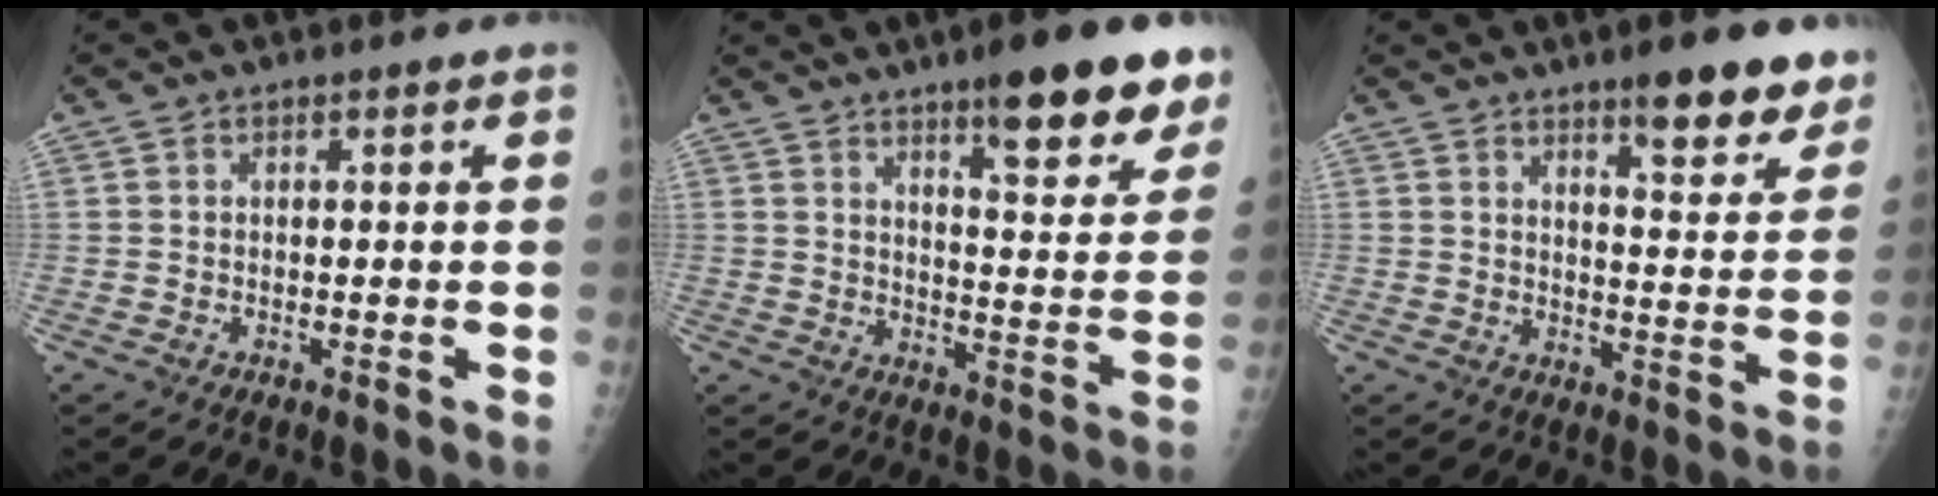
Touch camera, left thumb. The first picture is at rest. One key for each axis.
{"total": 16.3, "fx": 10.8, "fy": 4.0, "fz": 11.6, "tx": -0.112, "ty": -0.060, "tz": 0.150}
{"total": 11.8, "fx": 8.4, "fy": 3.2, "fz": 7.6, "tx": -0.060, "ty": -0.052, "tz": 0.116}